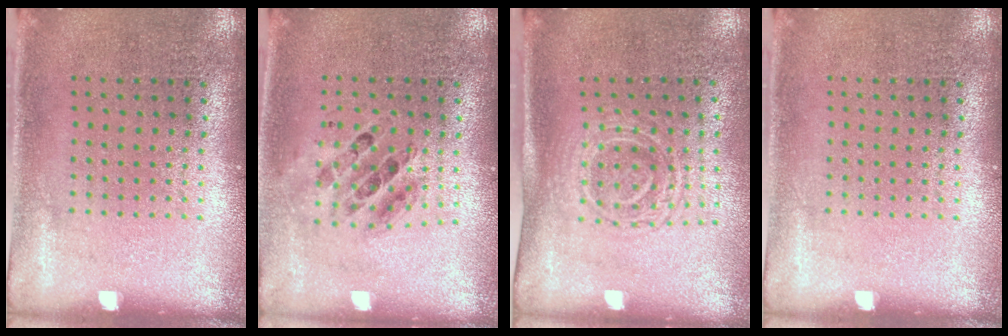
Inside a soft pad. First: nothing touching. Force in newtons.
{"total": 0.7, "press": 0.7, "slide": 0.1}
{"total": 1.7, "press": 1.3, "slide": 1.0}
{"total": 0.0}